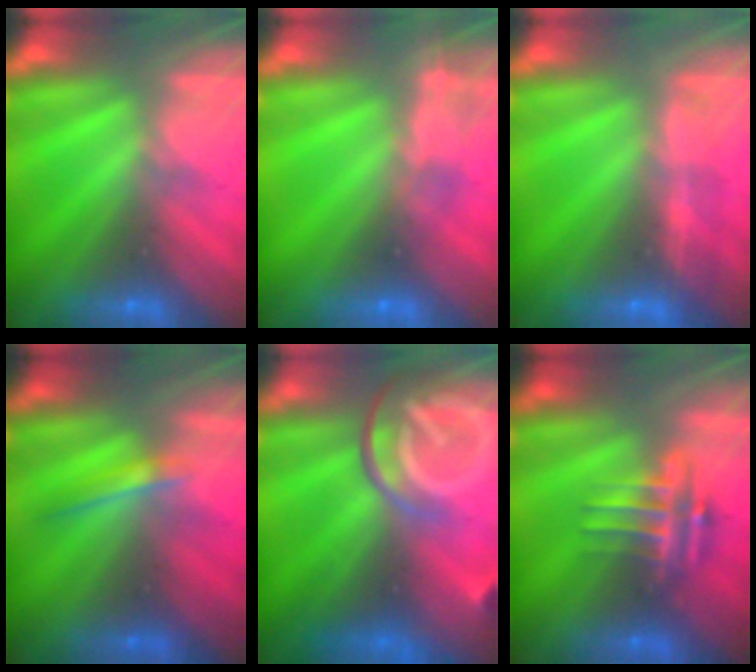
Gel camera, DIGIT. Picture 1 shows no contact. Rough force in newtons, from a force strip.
{"total": 1.8}
{"total": 1.5}
{"total": 1.6}
{"total": 7.6}
{"total": 7.4}